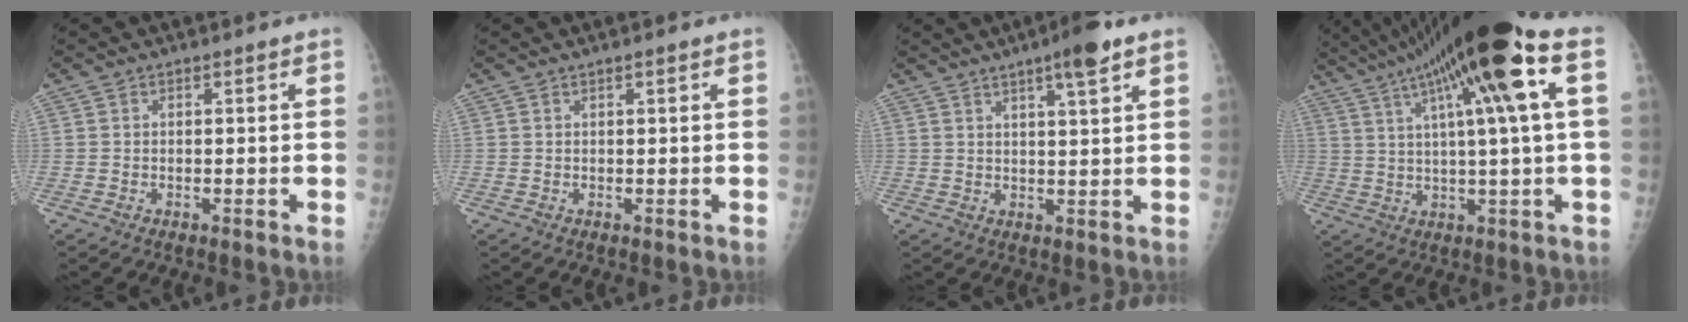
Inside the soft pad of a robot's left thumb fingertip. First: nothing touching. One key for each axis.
{"total": 0.5, "fx": 0.3, "fy": 0.0, "fz": 0.4, "tx": -0.006, "ty": 0.000, "tz": 0.005}
{"total": 6.7, "fx": 4.1, "fy": 0.9, "fz": 5.2, "tx": -0.079, "ty": -0.015, "tz": 0.062}
{"total": 19.7, "fx": 7.6, "fy": 1.6, "fz": 18.1, "tx": -0.311, "ty": 0.027, "tz": 0.120}